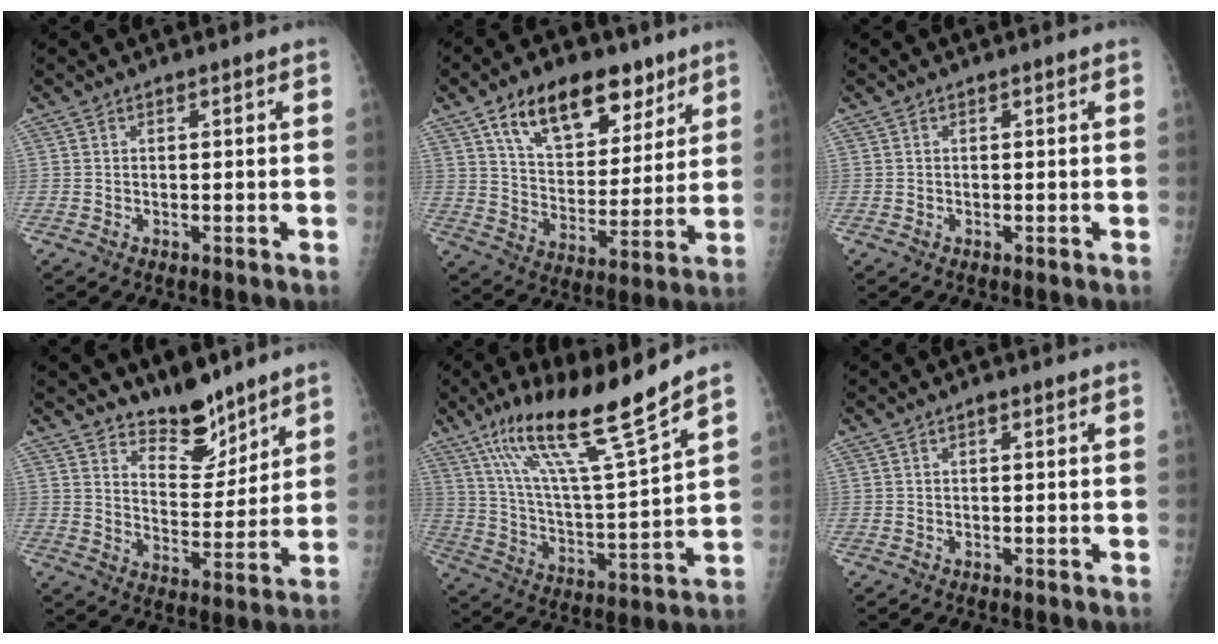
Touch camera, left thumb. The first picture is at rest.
{"total": 17.6, "force": [10.3, 9.8, 10.3], "torque": [-0.116, -0.041, 0.172]}
{"total": 0.0}
{"total": 9.2, "force": [7.7, 3.6, 3.4], "torque": [-0.022, -0.068, 0.137]}
{"total": 19.0, "force": [13.3, 1.3, 13.6], "torque": [-0.221, -0.067, 0.239]}
{"total": 2.0, "force": [1.1, 1.2, 1.3], "torque": [-0.010, -0.001, 0.013]}